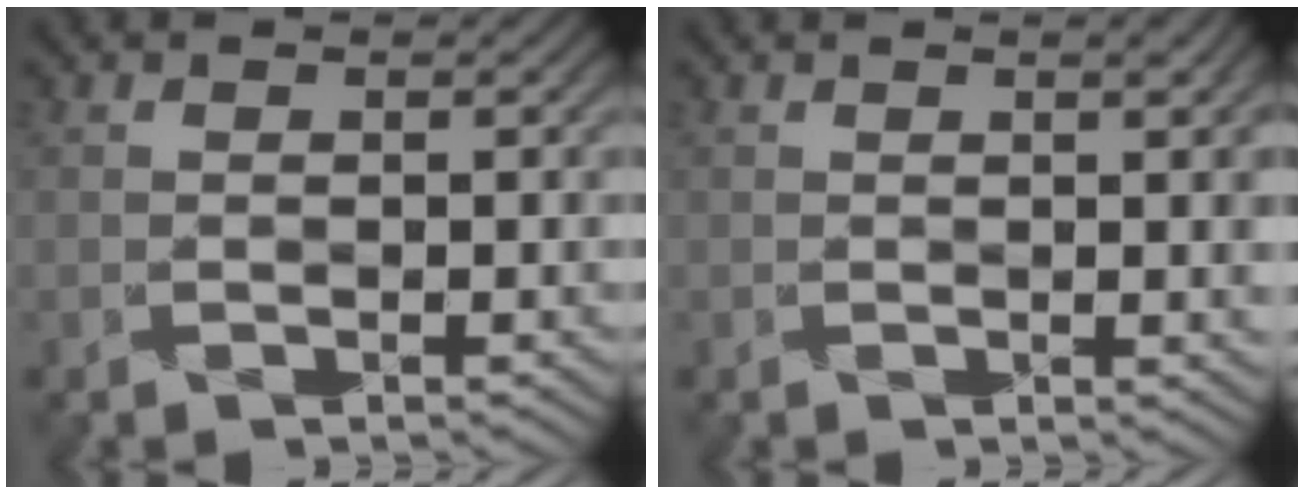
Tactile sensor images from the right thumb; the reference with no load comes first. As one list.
[{"total": 3.5, "force": [1.1, 0.7, 3.3], "torque": [-0.035, 0.008, 0.016]}]